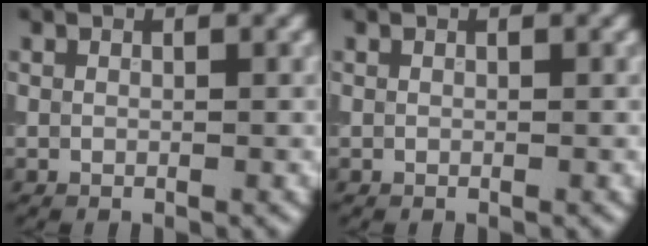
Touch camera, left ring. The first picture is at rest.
{"total": 0.0}